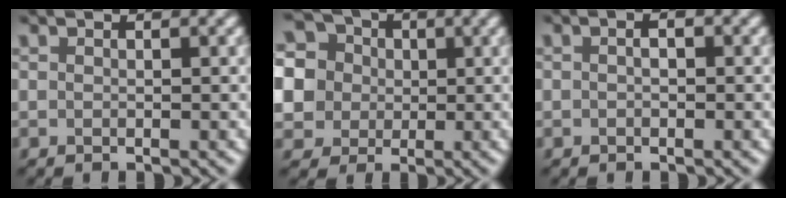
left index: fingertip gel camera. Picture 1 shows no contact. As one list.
[{"total": 12.2, "force": [4.0, 10.2, 5.4], "torque": [-0.138, 0.040, 0.050]}, {"total": 1.1, "force": [-0.1, 0.7, 0.8], "torque": [-0.012, 0.003, -0.004]}]